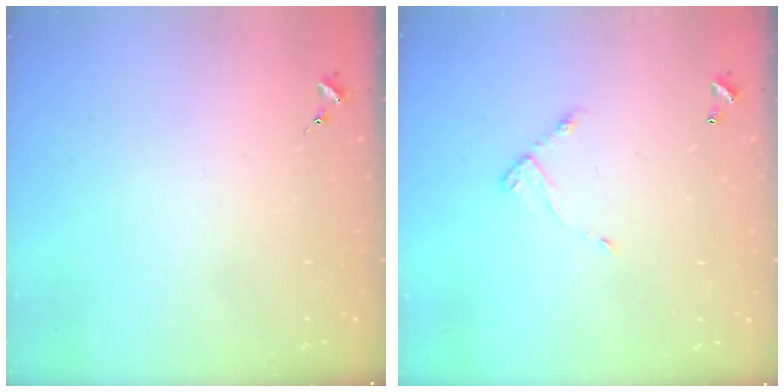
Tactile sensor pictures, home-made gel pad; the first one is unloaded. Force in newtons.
{"total": 5.8, "press": 5.8, "slide": 0.3}